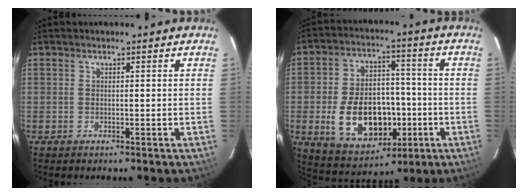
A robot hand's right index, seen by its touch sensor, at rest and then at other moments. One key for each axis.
{"total": 16.8, "fx": -4.2, "fy": 11.0, "fz": 11.9, "tx": -0.245, "ty": 0.013, "tz": -0.044}